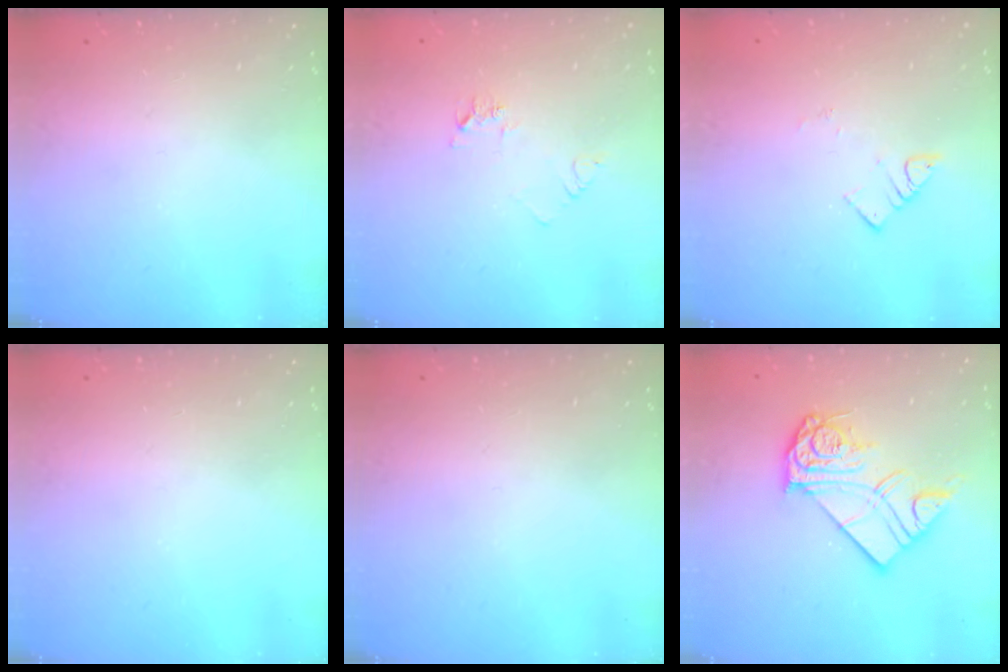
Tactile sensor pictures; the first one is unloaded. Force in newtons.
{"total": 5.1, "press": 5.0, "slide": 0.5}
{"total": 3.6, "press": 3.6, "slide": 0.3}
{"total": 0.0}
{"total": 0.0}
{"total": 13.7, "press": 13.6, "slide": 1.4}